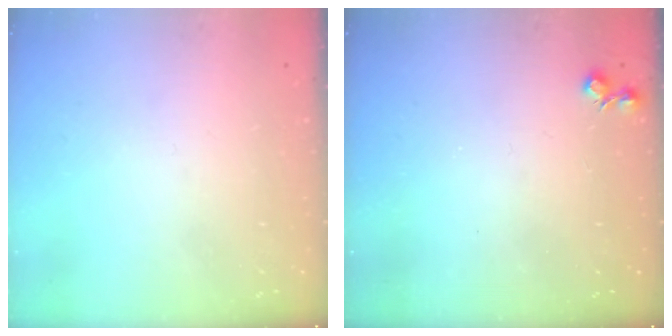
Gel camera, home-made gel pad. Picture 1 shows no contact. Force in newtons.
{"total": 5.4, "press": 5.4, "slide": 0.7}